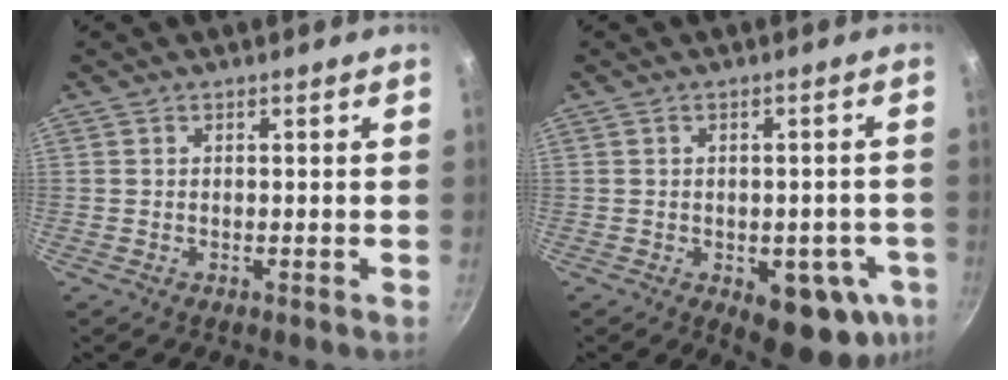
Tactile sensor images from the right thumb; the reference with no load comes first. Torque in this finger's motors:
{"motor_torque": [0.33, 0.72, -0.08, 0.01, 0.17]}